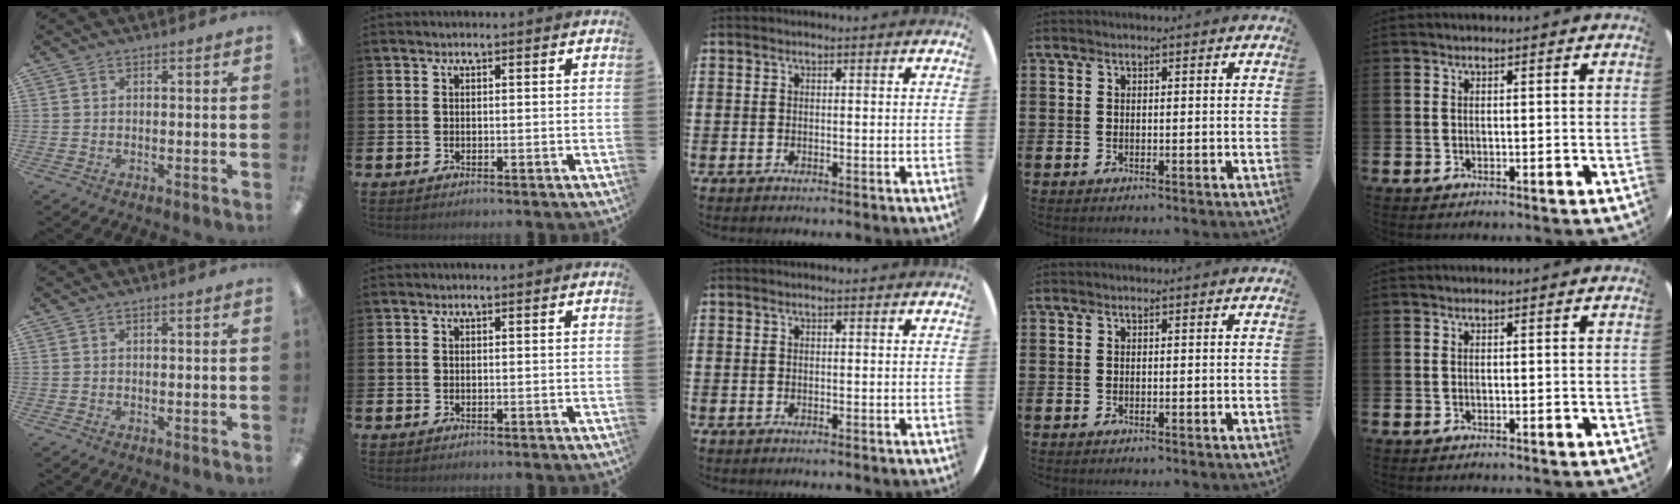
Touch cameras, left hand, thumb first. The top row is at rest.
{}